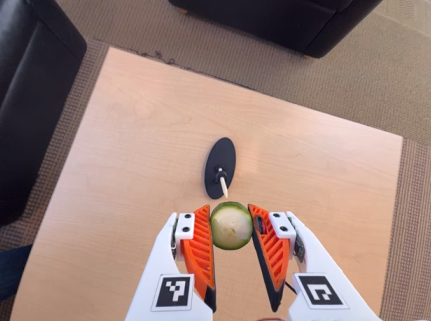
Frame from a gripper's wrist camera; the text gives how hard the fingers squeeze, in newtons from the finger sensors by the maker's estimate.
{"total": 9.2, "left": 9.1, "right": 9.4}